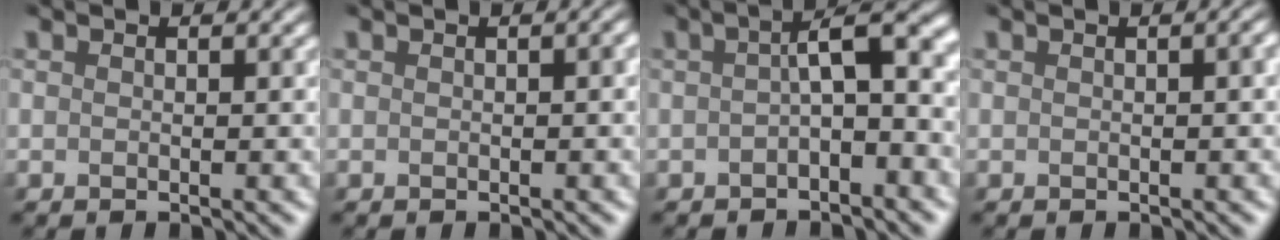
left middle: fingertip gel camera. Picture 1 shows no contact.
{"total": 1.7, "force": [-0.4, 0.9, 1.5], "torque": [-0.007, 0.012, -0.010]}
{"total": 4.3, "force": [-0.9, 1.1, 4.1], "torque": [-0.058, 0.017, -0.022]}
{"total": 2.1, "force": [-0.4, 1.0, 1.8], "torque": [-0.001, 0.013, -0.012]}